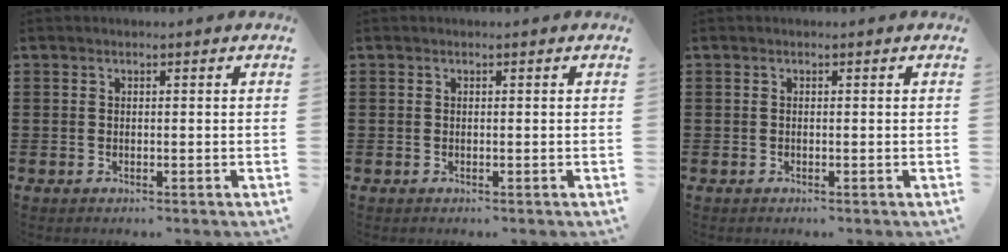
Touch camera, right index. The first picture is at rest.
{"total": 0.0}
{"total": 0.0}